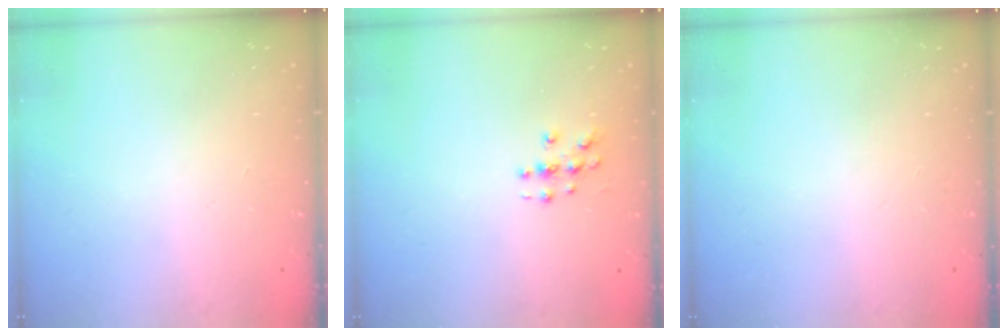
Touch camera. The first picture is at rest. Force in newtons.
{"total": 3.0, "press": 3.0, "slide": 0.1}
{"total": 0.0}